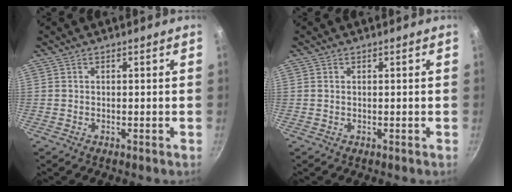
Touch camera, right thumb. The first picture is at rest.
{"total": 0.0}